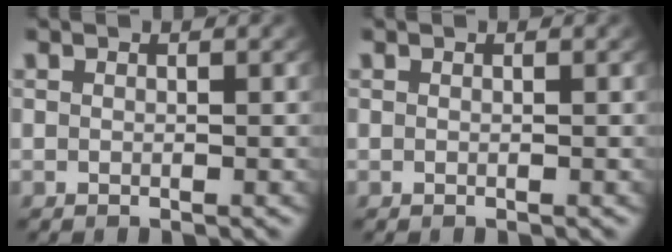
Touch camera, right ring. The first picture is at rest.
{"total": 0.0}